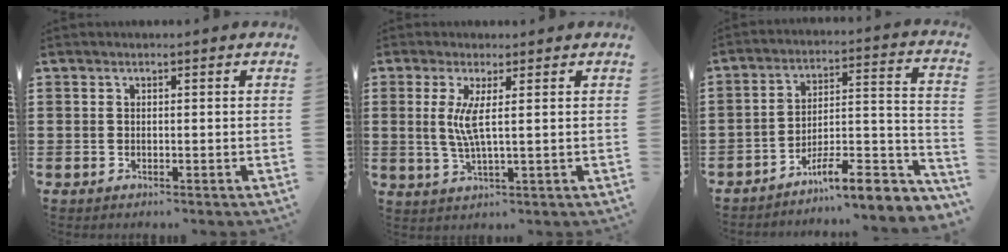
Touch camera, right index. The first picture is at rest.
{"total": 4.8, "force": [0.8, 0.2, 4.7], "torque": [-0.105, -0.014, 0.008]}
{"total": 8.3, "force": [-6.3, 1.9, 5.1], "torque": [-0.073, 0.003, -0.118]}